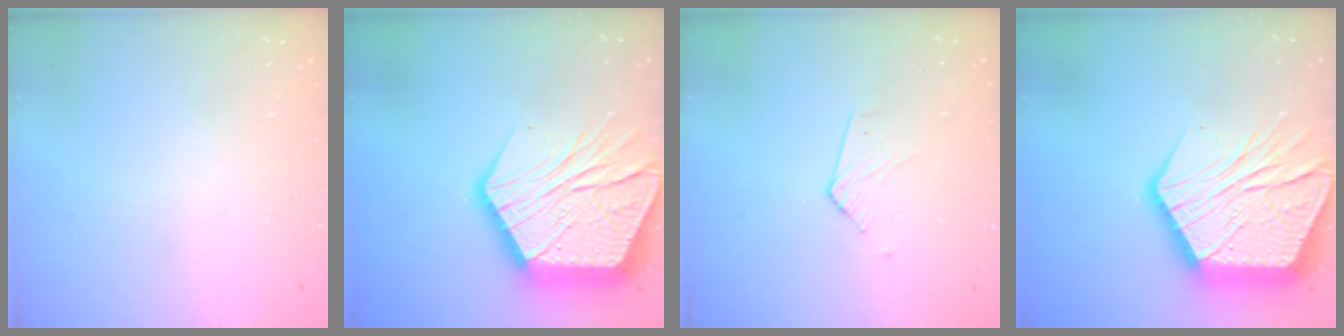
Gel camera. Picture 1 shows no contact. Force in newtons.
{"total": 27.1, "press": 27.0, "slide": 2.2}
{"total": 2.9, "press": 2.9, "slide": 0.2}
{"total": 27.1, "press": 27.0, "slide": 2.2}